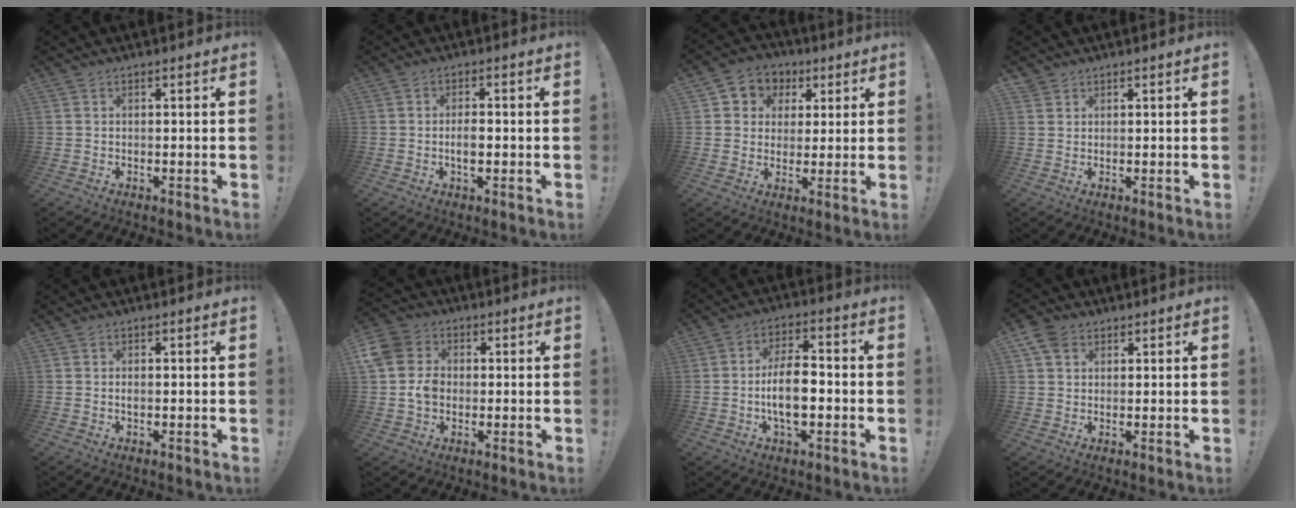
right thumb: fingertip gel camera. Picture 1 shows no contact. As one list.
[{"total": 3.4, "force": [-0.8, 1.4, 3.0], "torque": [-0.037, 0.000, -0.018]}, {"total": 6.9, "force": [1.2, 6.6, 1.6], "torque": [-0.013, -0.006, 0.027]}, {"total": 1.5, "force": [1.3, 0.7, 0.1], "torque": [0.004, -0.009, 0.023]}, {"total": 0.6, "force": [-0.1, 0.3, 0.5], "torque": [-0.011, 0.003, -0.002]}, {"total": 9.0, "force": [-0.6, 7.9, 4.4], "torque": [-0.079, 0.007, -0.009]}, {"total": 11.0, "force": [-2.5, 5.3, 9.3], "torque": [-0.170, 0.005, -0.050]}, {"total": 6.0, "force": [3.2, 4.4, 2.7], "torque": [-0.050, -0.005, 0.064]}]